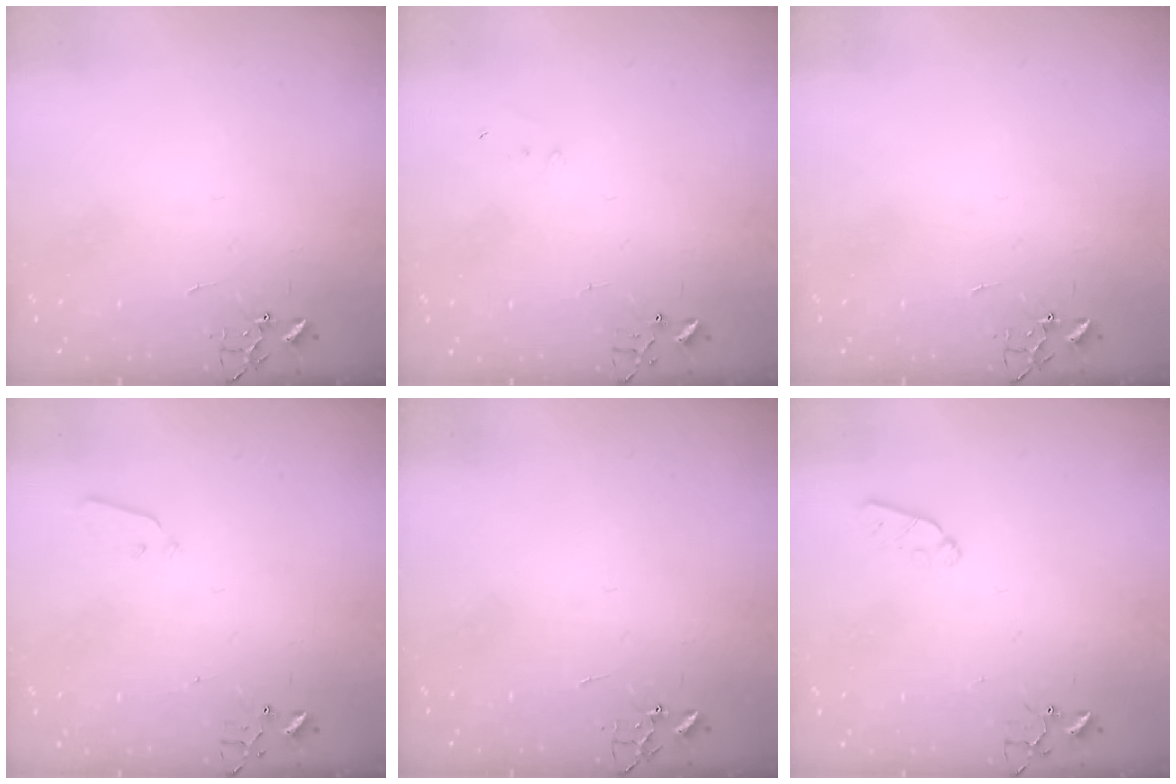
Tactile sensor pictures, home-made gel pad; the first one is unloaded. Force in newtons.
{"total": 4.9, "press": 4.9, "slide": 0.3}
{"total": 0.0}
{"total": 2.9, "press": 2.8, "slide": 0.8}
{"total": 0.0}
{"total": 5.2, "press": 5.1, "slide": 0.7}